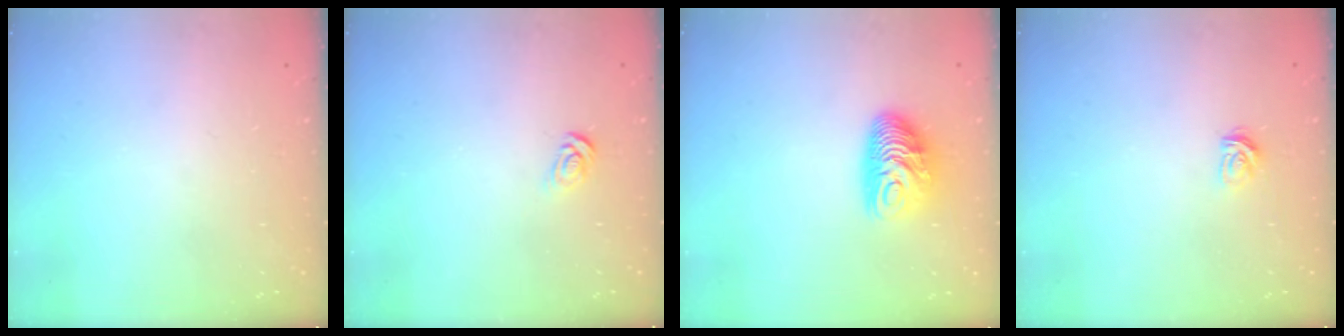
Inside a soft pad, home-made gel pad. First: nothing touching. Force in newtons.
{"total": 3.8, "press": 3.7, "slide": 0.4}
{"total": 9.7, "press": 9.7, "slide": 0.4}
{"total": 3.4, "press": 3.4, "slide": 0.3}